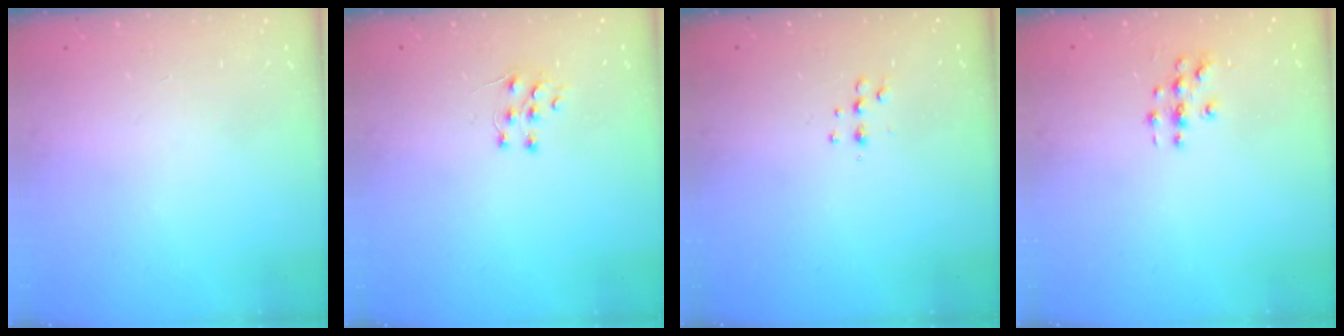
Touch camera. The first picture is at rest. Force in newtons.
{"total": 4.7, "press": 4.7, "slide": 0.3}
{"total": 4.9, "press": 4.8, "slide": 1.1}
{"total": 3.1, "press": 3.1, "slide": 0.2}